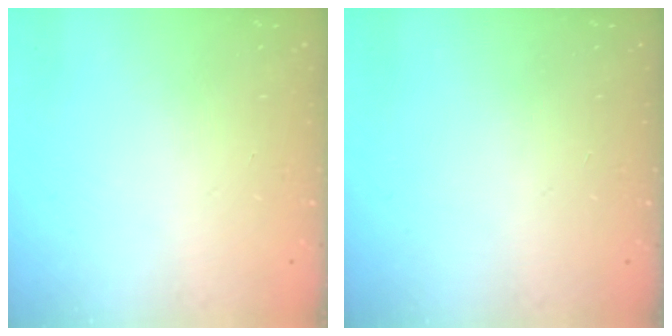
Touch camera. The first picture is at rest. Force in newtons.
{"total": 0.0}